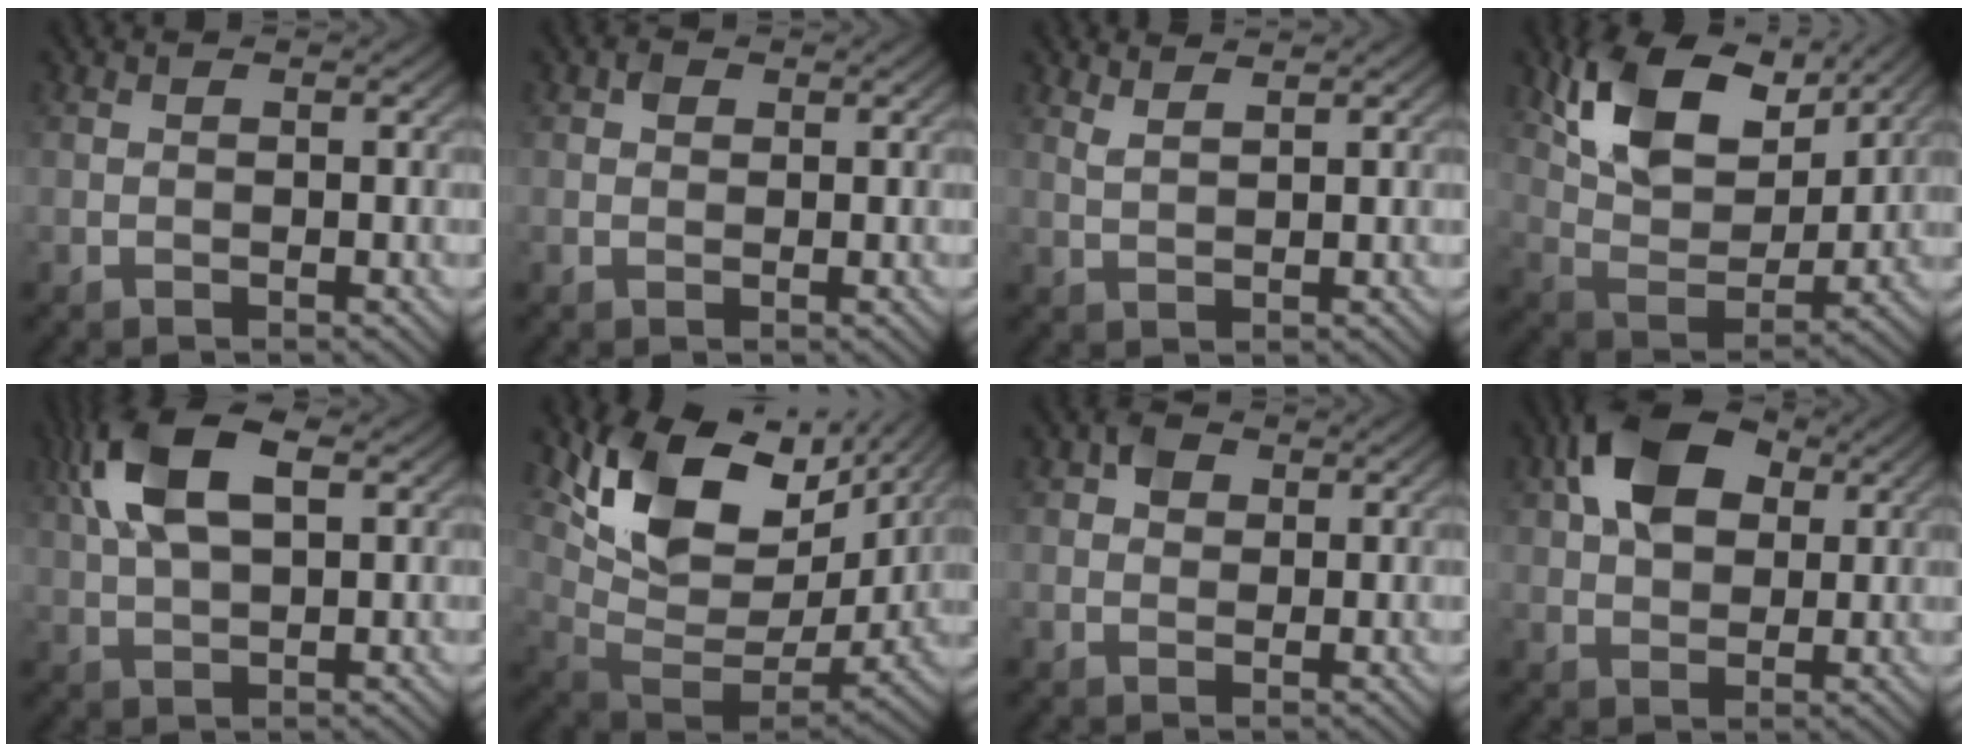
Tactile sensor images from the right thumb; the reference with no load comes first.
{"total": 1.2, "force": [0.5, 0.9, 0.5], "torque": [-0.009, 0.001, 0.006]}
{"total": 2.1, "force": [1.8, 0.4, 1.0], "torque": [-0.024, 0.000, 0.037]}
{"total": 13.1, "force": [7.1, 6.8, 8.7], "torque": [-0.183, 0.004, 0.133]}
{"total": 10.1, "force": [3.5, 4.6, 8.3], "torque": [-0.192, 0.021, 0.063]}
{"total": 15.7, "force": [7.0, 9.1, 10.8], "torque": [-0.230, -0.003, 0.142]}
{"total": 2.3, "force": [0.9, 1.8, 1.1], "torque": [-0.020, 0.005, 0.011]}
{"total": 9.1, "force": [3.1, 5.8, 6.2], "torque": [-0.127, 0.014, 0.050]}